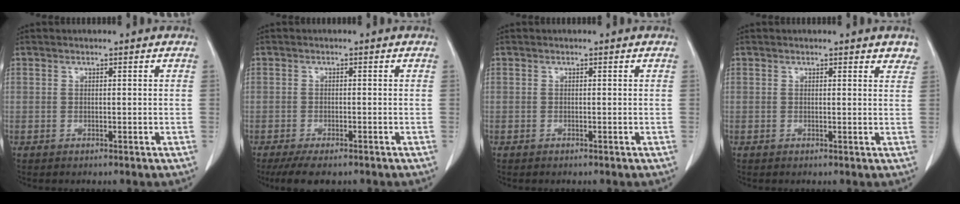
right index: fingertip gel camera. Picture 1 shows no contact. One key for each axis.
{"total": 4.9, "fx": -3.7, "fy": 1.8, "fz": 2.6, "tx": -0.045, "ty": -0.009, "tz": -0.058}
{"total": 0.0}
{"total": 2.4, "fx": 2.1, "fy": 0.7, "fz": 0.9, "tx": -0.003, "ty": -0.005, "tz": 0.009}